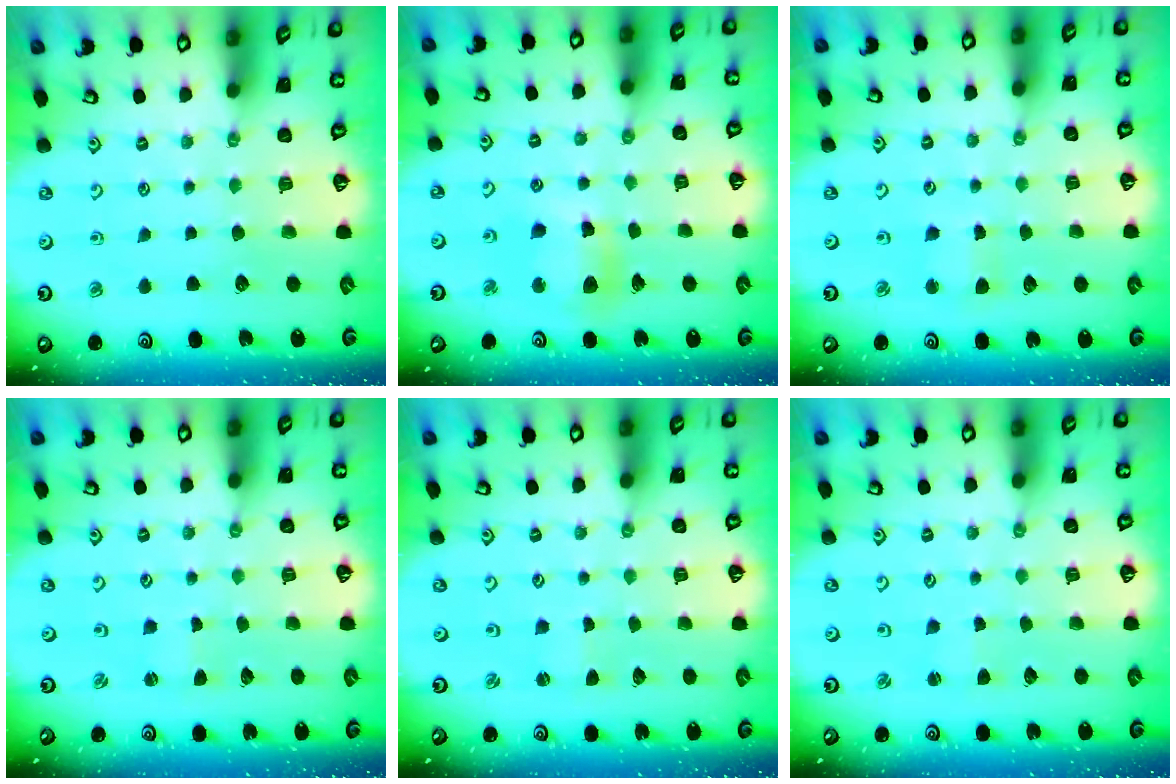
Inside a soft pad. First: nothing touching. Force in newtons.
{"total": 10.9, "press": 10.7, "slide": 1.9}
{"total": 3.6, "press": 3.6, "slide": 0.4}
{"total": 0.0}
{"total": 0.0}
{"total": 1.6, "press": 1.6, "slide": 0.2}